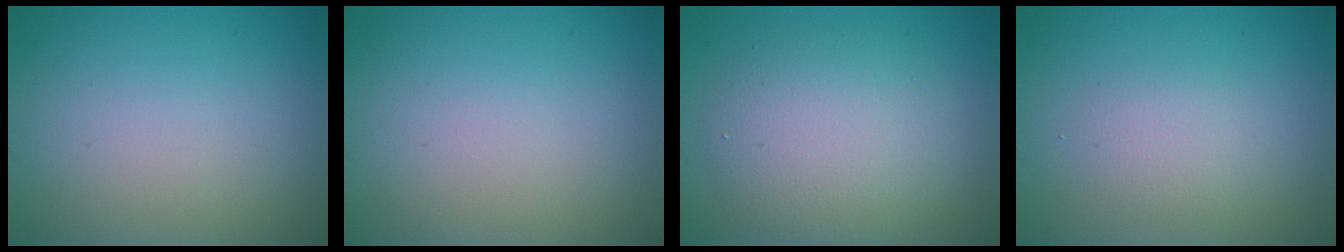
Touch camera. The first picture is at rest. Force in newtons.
{"total": 0.0}
{"total": 5.3, "press": 5.3, "slide": 0.3}
{"total": 1.5, "press": 1.5, "slide": 0.0}